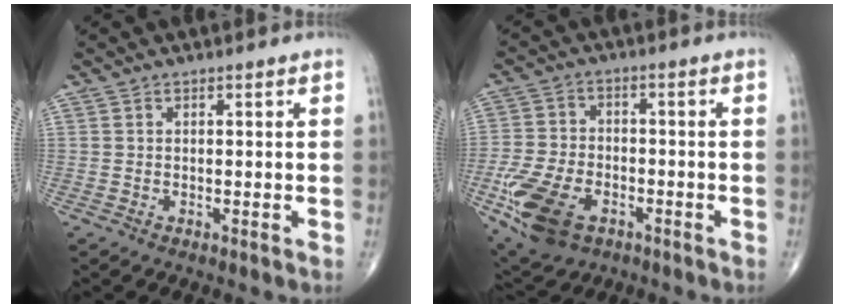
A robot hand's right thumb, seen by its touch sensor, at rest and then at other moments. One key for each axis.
{"total": 14.2, "fx": -6.2, "fy": 8.5, "fz": 9.5, "tx": -0.187, "ty": 0.010, "tz": -0.108}